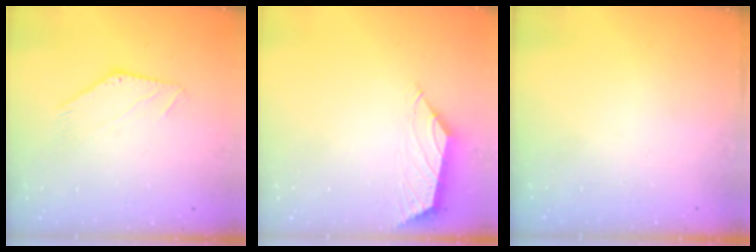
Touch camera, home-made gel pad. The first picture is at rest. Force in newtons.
{"total": 2.1, "press": 2.0, "slide": 0.3}
{"total": 0.0}